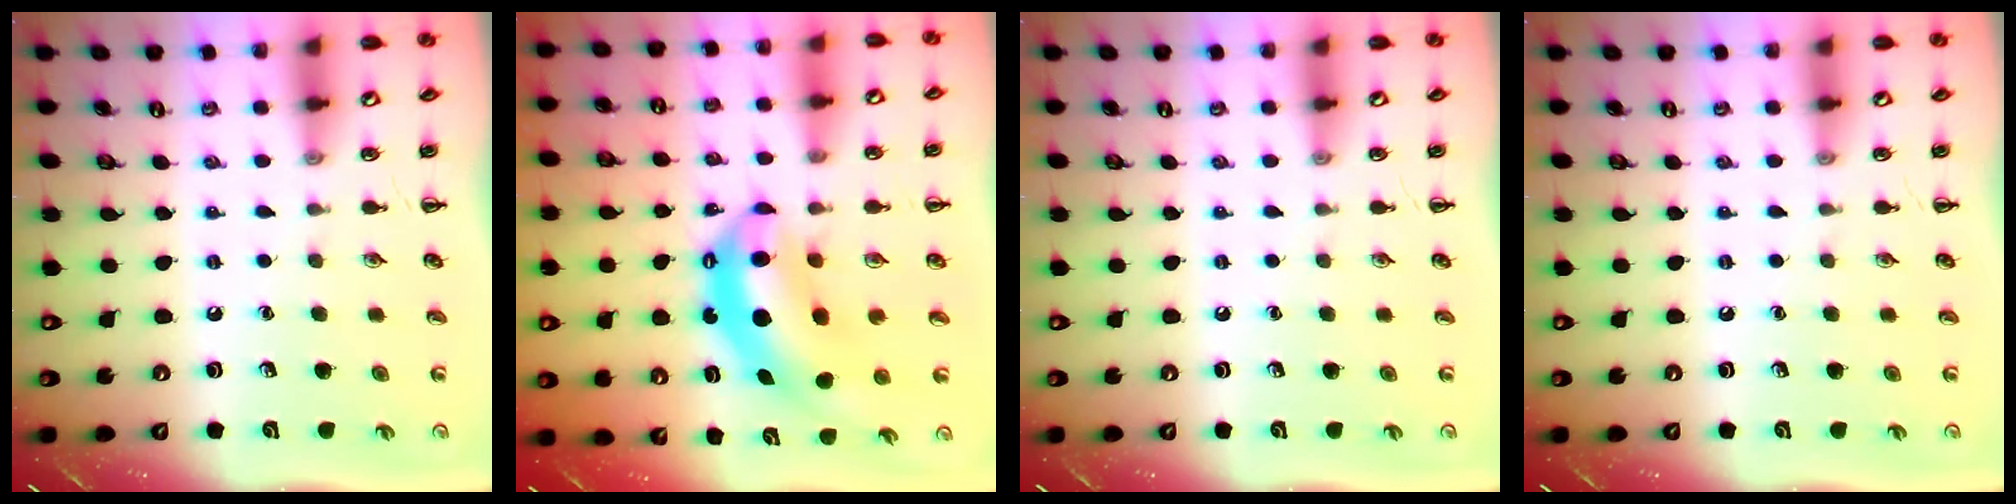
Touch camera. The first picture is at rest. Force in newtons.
{"total": 8.9, "press": 8.6, "slide": 2.3}
{"total": 0.0}
{"total": 0.0}